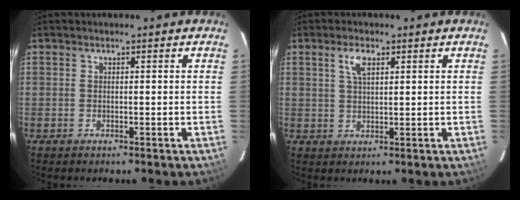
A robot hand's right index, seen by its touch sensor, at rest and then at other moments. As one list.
[{"total": 3.6, "force": [1.7, 1.5, 2.8], "torque": [-0.053, 0.006, 0.033]}]